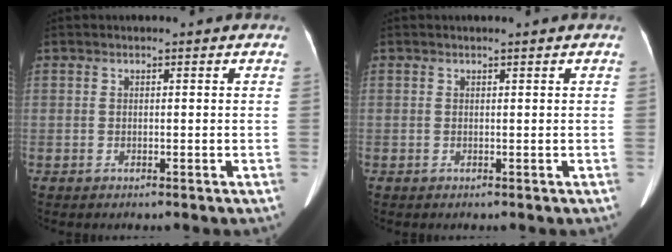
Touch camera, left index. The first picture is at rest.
{"total": 0.0}